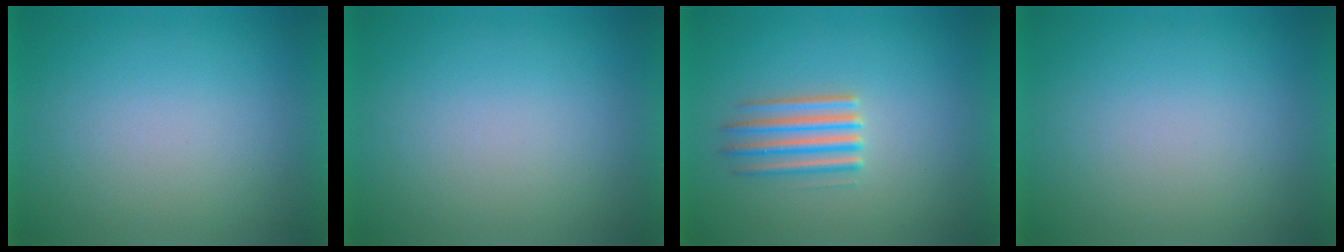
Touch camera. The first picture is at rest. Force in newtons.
{"total": 0.0}
{"total": 2.7}
{"total": 0.0}